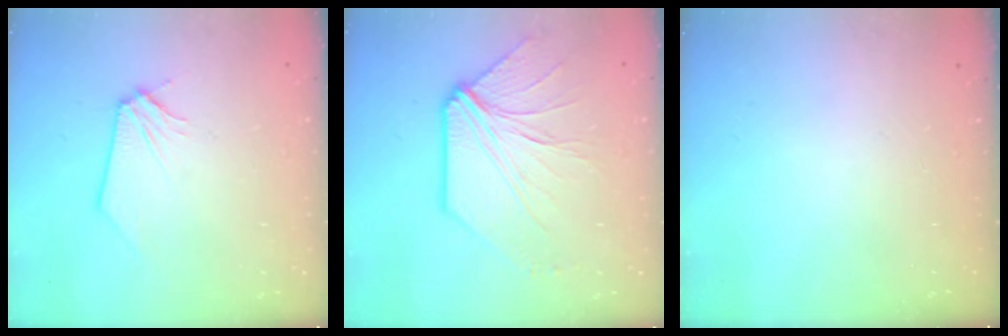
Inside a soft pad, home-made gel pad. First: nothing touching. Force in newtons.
{"total": 8.7, "press": 8.6, "slide": 1.0}
{"total": 0.0}